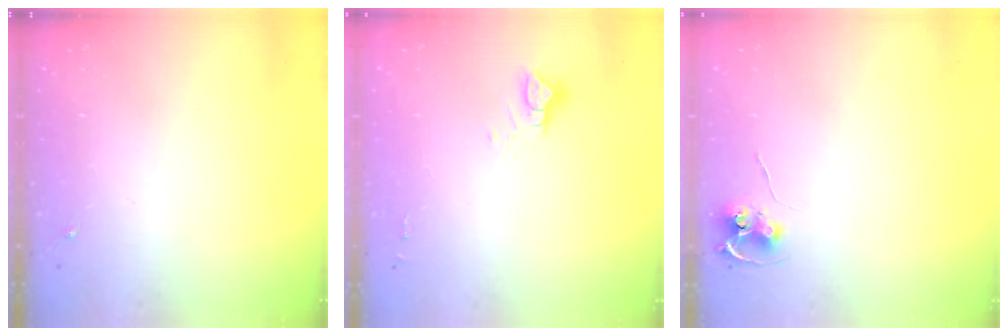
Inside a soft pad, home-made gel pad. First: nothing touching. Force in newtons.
{"total": 4.5, "press": 4.5, "slide": 0.4}
{"total": 6.9, "press": 6.9, "slide": 0.5}